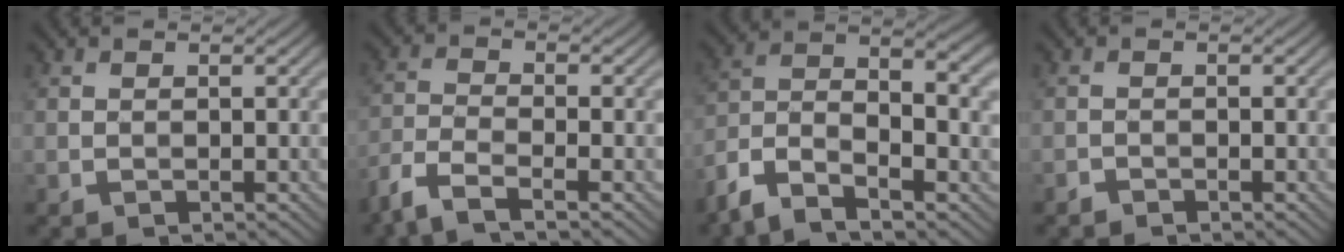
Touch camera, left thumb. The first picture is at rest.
{"total": 5.2, "force": [-4.0, 1.1, 3.2], "torque": [-0.074, -0.009, -0.093]}
{"total": 10.4, "force": [-5.5, 4.3, 7.7], "torque": [-0.147, -0.008, -0.121]}
{"total": 0.8, "force": [-0.7, 0.2, 0.1], "torque": [-0.001, -0.002, -0.015]}